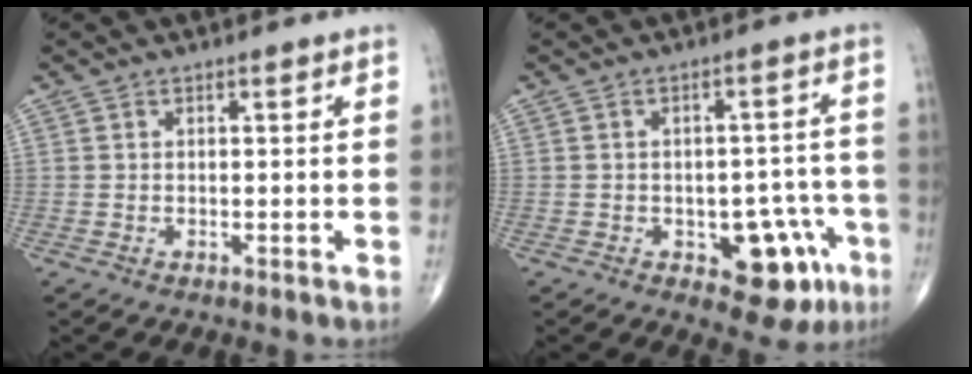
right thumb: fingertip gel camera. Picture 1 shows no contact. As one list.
[{"total": 10.6, "force": [-4.4, 5.8, 7.6], "torque": [-0.053, 0.030, -0.047]}]